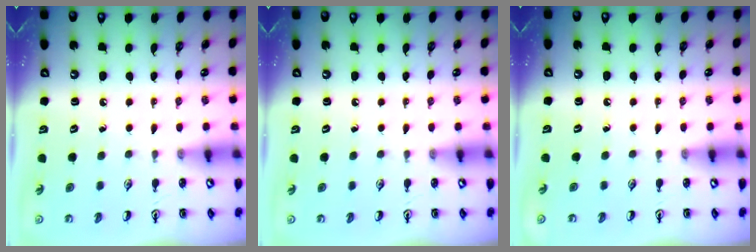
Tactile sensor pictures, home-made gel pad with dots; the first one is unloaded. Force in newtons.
{"total": 0.0}
{"total": 0.0}